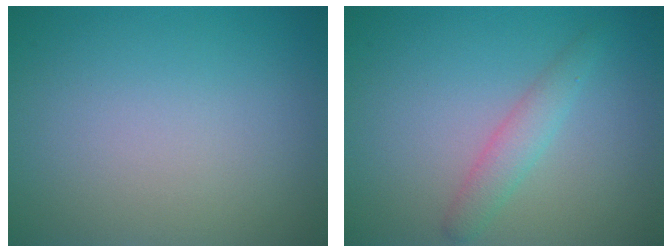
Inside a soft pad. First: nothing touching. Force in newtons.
{"total": 2.1, "press": 2.1, "slide": 0.0}